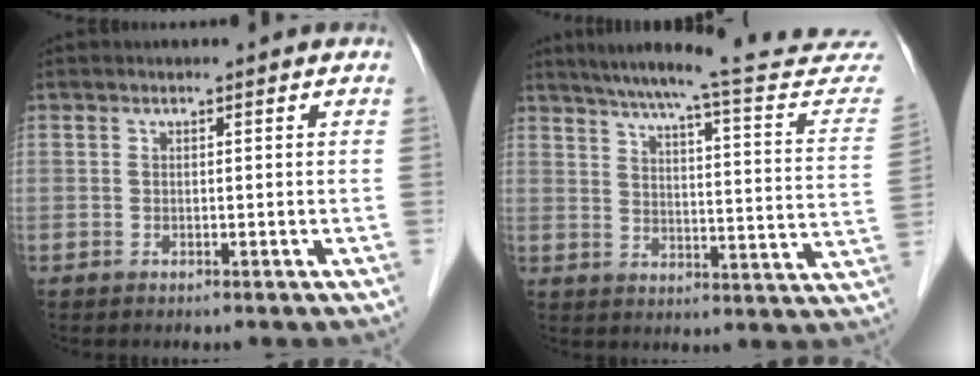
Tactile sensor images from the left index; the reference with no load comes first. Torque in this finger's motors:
{"motor_torque": [0.25, -1.08, 0.06, 0.03]}